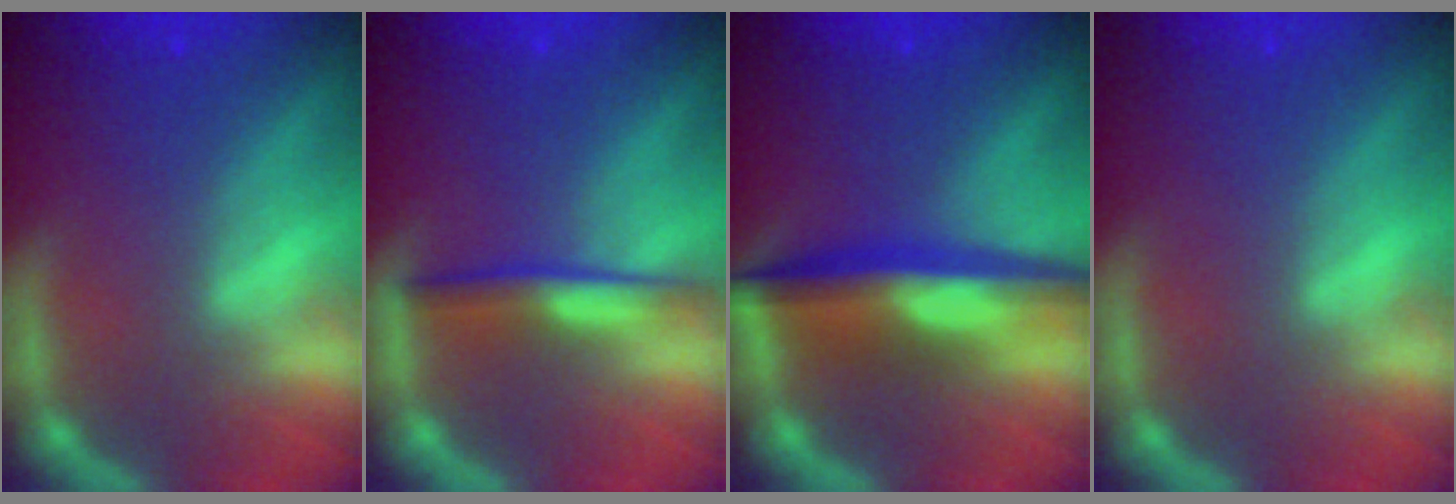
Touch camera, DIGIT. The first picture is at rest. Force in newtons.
{"total": 3.0}
{"total": 6.5}
{"total": 0.0}